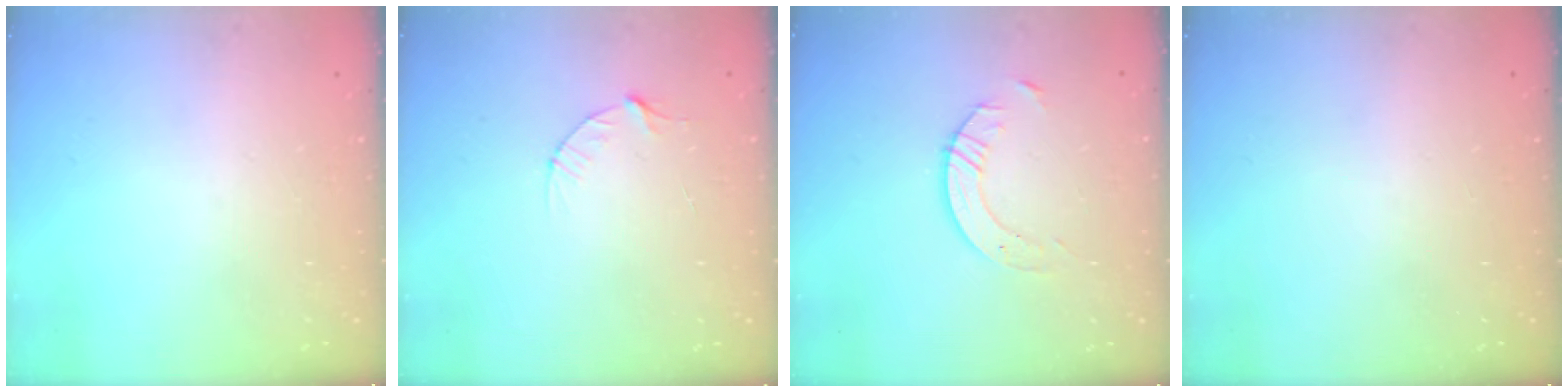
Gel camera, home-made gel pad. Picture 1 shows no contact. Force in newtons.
{"total": 4.1, "press": 4.1, "slide": 0.4}
{"total": 5.3, "press": 5.3, "slide": 0.6}
{"total": 0.0}